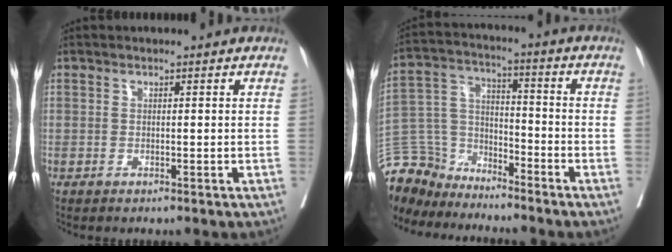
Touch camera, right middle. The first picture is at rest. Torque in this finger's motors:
{"motor_torque": [0.93, -1.00, 0.49, 0.00]}